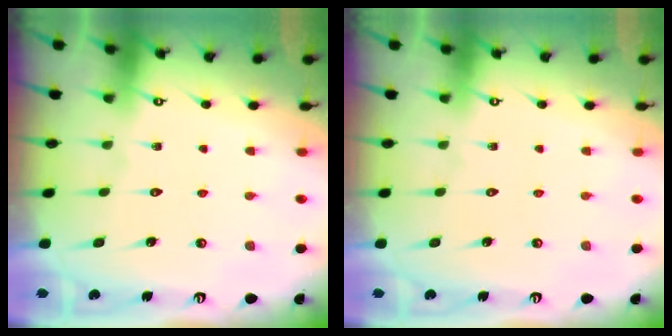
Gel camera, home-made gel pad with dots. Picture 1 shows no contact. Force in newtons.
{"total": 0.0}